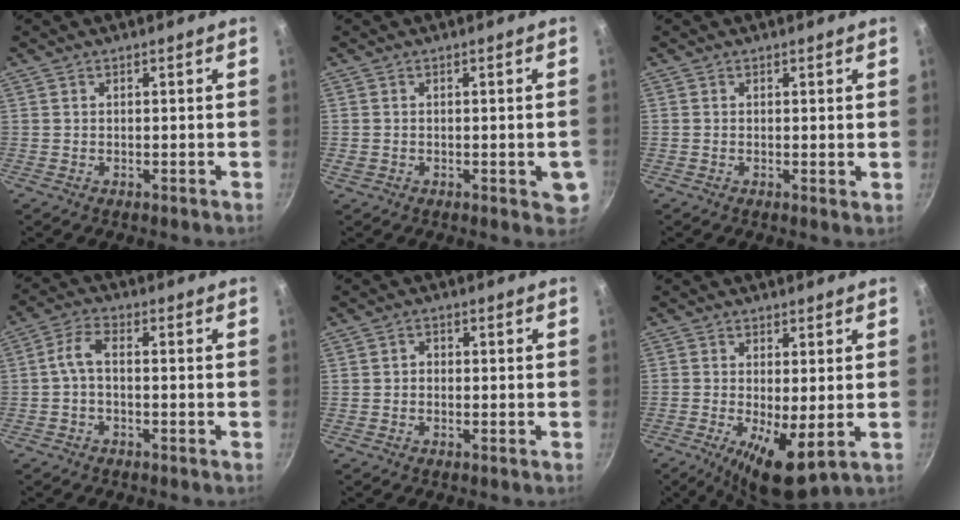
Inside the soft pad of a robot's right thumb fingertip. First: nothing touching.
{"total": 4.8, "force": [-1.0, 2.4, 4.1], "torque": [-0.039, -0.007, -0.014]}
{"total": 0.8, "force": [0.3, 0.3, 0.7], "torque": [-0.010, -0.005, 0.001]}
{"total": 4.3, "force": [-1.1, 2.1, 3.6], "torque": [-0.083, 0.025, -0.030]}
{"total": 1.4, "force": [-0.3, 1.2, 0.7], "torque": [-0.011, 0.007, -0.007]}
{"total": 9.3, "force": [-1.8, 3.0, 8.6], "torque": [-0.145, -0.013, -0.020]}